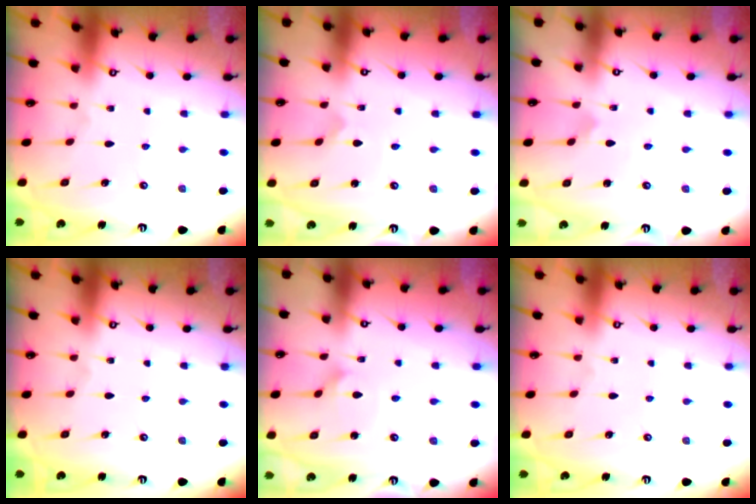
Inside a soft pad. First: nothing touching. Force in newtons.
{"total": 1.0, "press": 1.0, "slide": 0.0}
{"total": 2.2, "press": 2.2, "slide": 0.1}
{"total": 0.0}
{"total": 2.0, "press": 2.0, "slide": 0.1}
{"total": 0.0}